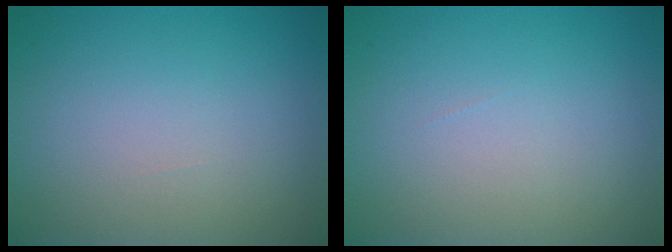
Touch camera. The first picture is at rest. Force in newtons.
{"total": 0.0}